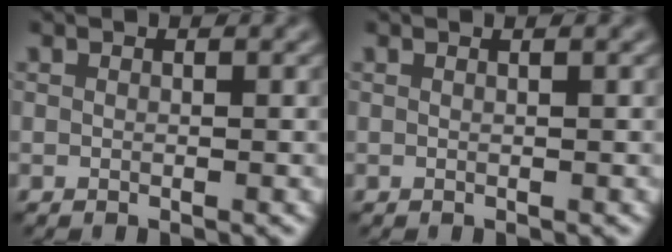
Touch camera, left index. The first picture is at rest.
{"total": 0.8, "force": [0.4, 0.4, 0.6], "torque": [-0.003, -0.001, -0.005]}